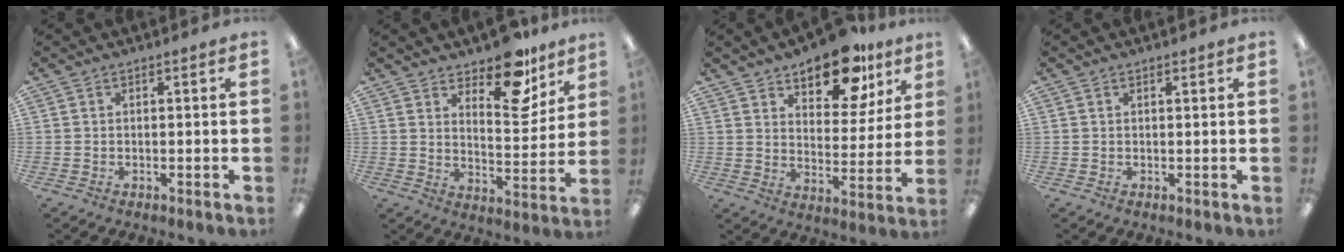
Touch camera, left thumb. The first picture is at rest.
{"total": 14.1, "force": [11.0, 6.0, 6.5], "torque": [-0.076, -0.081, 0.192]}
{"total": 15.7, "force": [11.5, 7.2, 7.7], "torque": [-0.109, -0.065, 0.200]}
{"total": 0.5, "force": [0.5, 0.2, 0.2], "torque": [-0.004, 0.001, 0.008]}